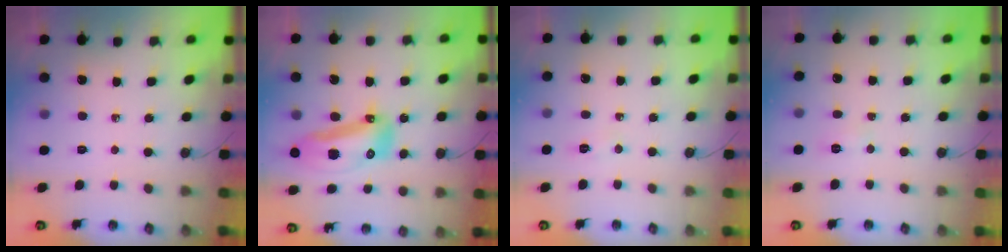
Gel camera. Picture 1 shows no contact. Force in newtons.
{"total": 15.0, "press": 14.8, "slide": 1.8}
{"total": 14.3, "press": 5.5, "slide": 13.2}
{"total": 4.4, "press": 4.3, "slide": 0.8}